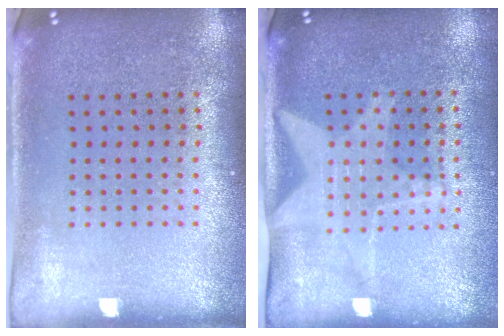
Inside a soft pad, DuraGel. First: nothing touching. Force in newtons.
{"total": 1.8, "press": 1.5, "slide": 1.1}